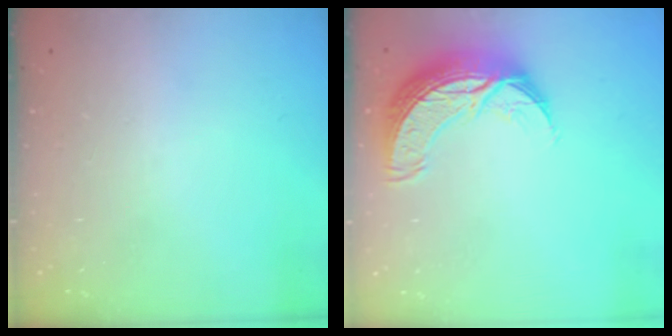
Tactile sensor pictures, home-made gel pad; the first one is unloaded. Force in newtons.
{"total": 10.8, "press": 10.7, "slide": 1.0}